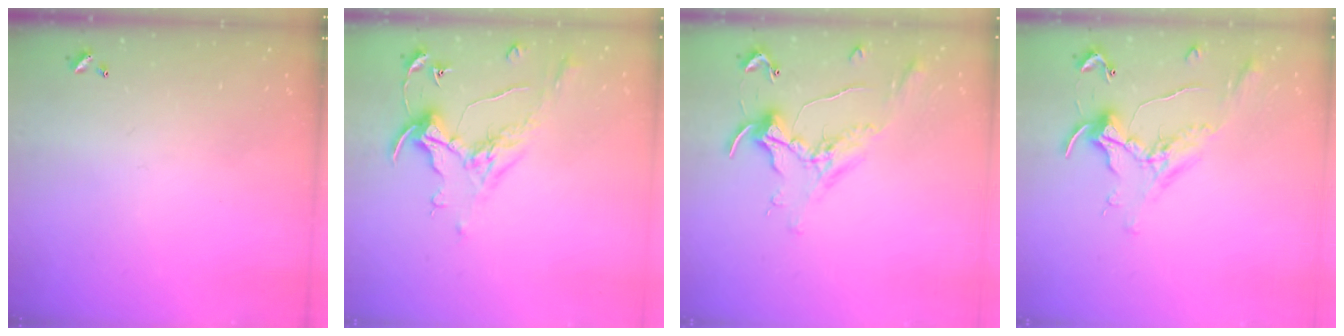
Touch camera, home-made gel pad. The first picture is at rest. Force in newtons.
{"total": 0.8, "press": 0.7, "slide": 0.5}
{"total": 1.1, "press": 1.0, "slide": 0.4}
{"total": 1.1, "press": 1.0, "slide": 0.4}